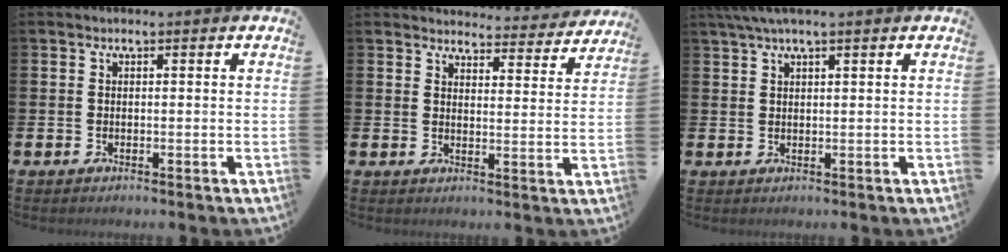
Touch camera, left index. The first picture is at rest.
{"total": 4.0, "force": [4.0, 0.6, 0.2], "torque": [-0.003, -0.033, 0.065]}
{"total": 3.0, "force": [2.3, 0.2, 1.9], "torque": [-0.047, 0.004, 0.043]}